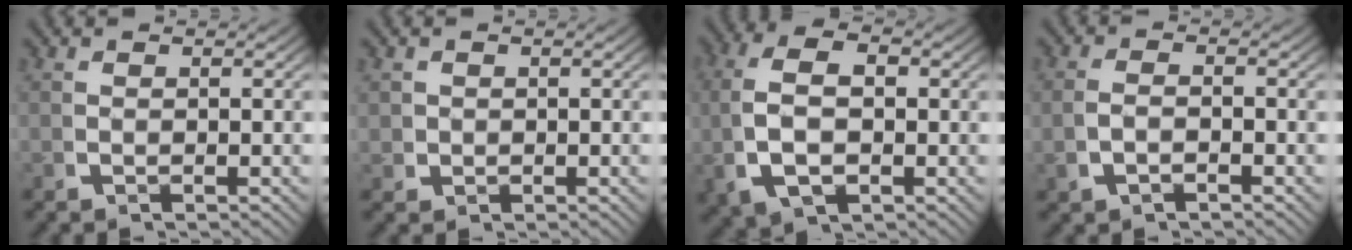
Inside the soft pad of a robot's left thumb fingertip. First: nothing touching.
{"total": 1.8, "force": [0.3, 1.7, 0.6], "torque": [-0.017, -0.012, 0.011]}
{"total": 6.9, "force": [0.1, 4.3, 5.4], "torque": [-0.121, -0.005, 0.010]}
{"total": 1.5, "force": [-0.8, 0.7, 1.1], "torque": [-0.029, 0.000, -0.011]}